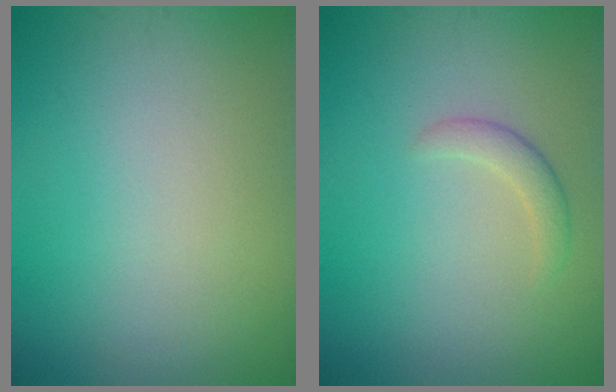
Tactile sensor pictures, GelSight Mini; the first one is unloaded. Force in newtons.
{"total": 1.6, "press": 1.6, "slide": 0.1}